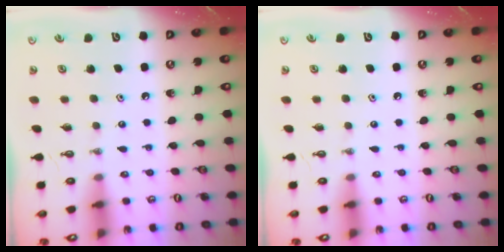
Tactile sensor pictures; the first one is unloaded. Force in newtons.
{"total": 0.0}